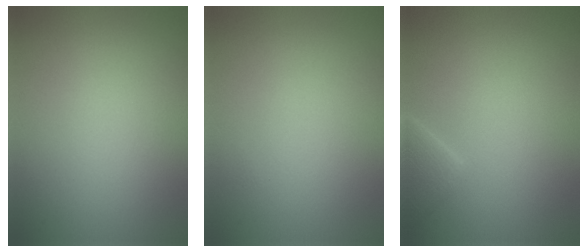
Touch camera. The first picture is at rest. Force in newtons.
{"total": 0.0}
{"total": 2.3, "press": 2.3, "slide": 0.2}